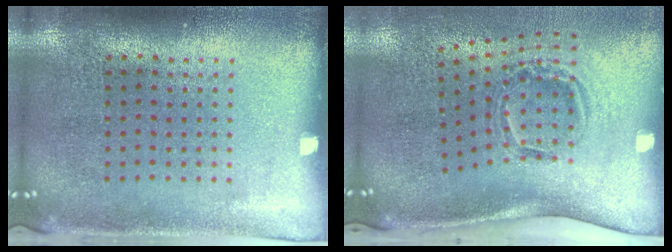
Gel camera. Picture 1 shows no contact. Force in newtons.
{"total": 2.1, "press": 1.2, "slide": 1.6}